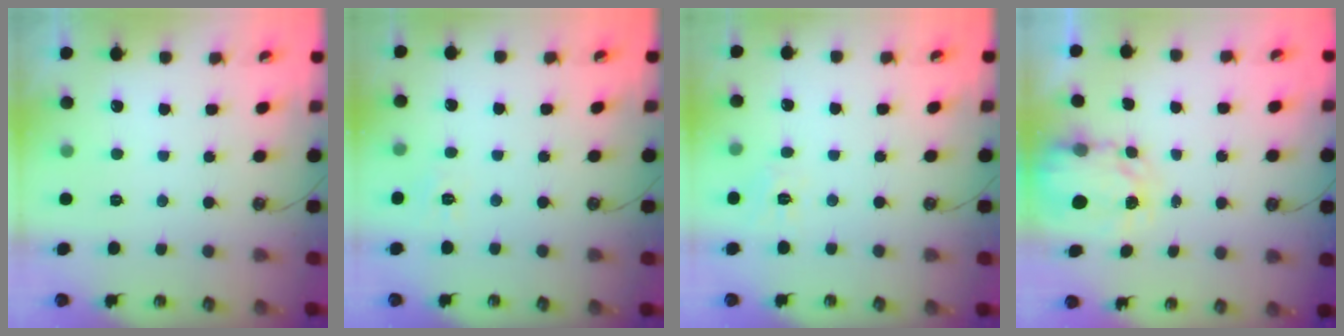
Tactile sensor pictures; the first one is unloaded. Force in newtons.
{"total": 2.7, "press": 2.7, "slide": 0.5}
{"total": 4.9, "press": 4.9, "slide": 0.7}
{"total": 3.9, "press": 3.9, "slide": 0.1}